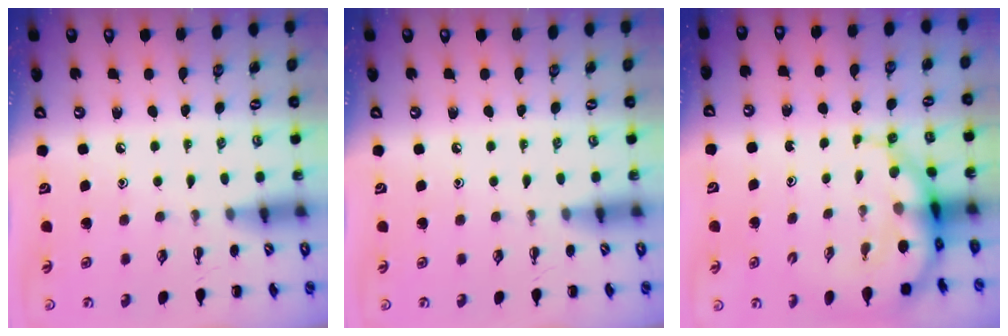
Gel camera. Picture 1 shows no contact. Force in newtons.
{"total": 0.0}
{"total": 8.1, "press": 7.7, "slide": 2.4}